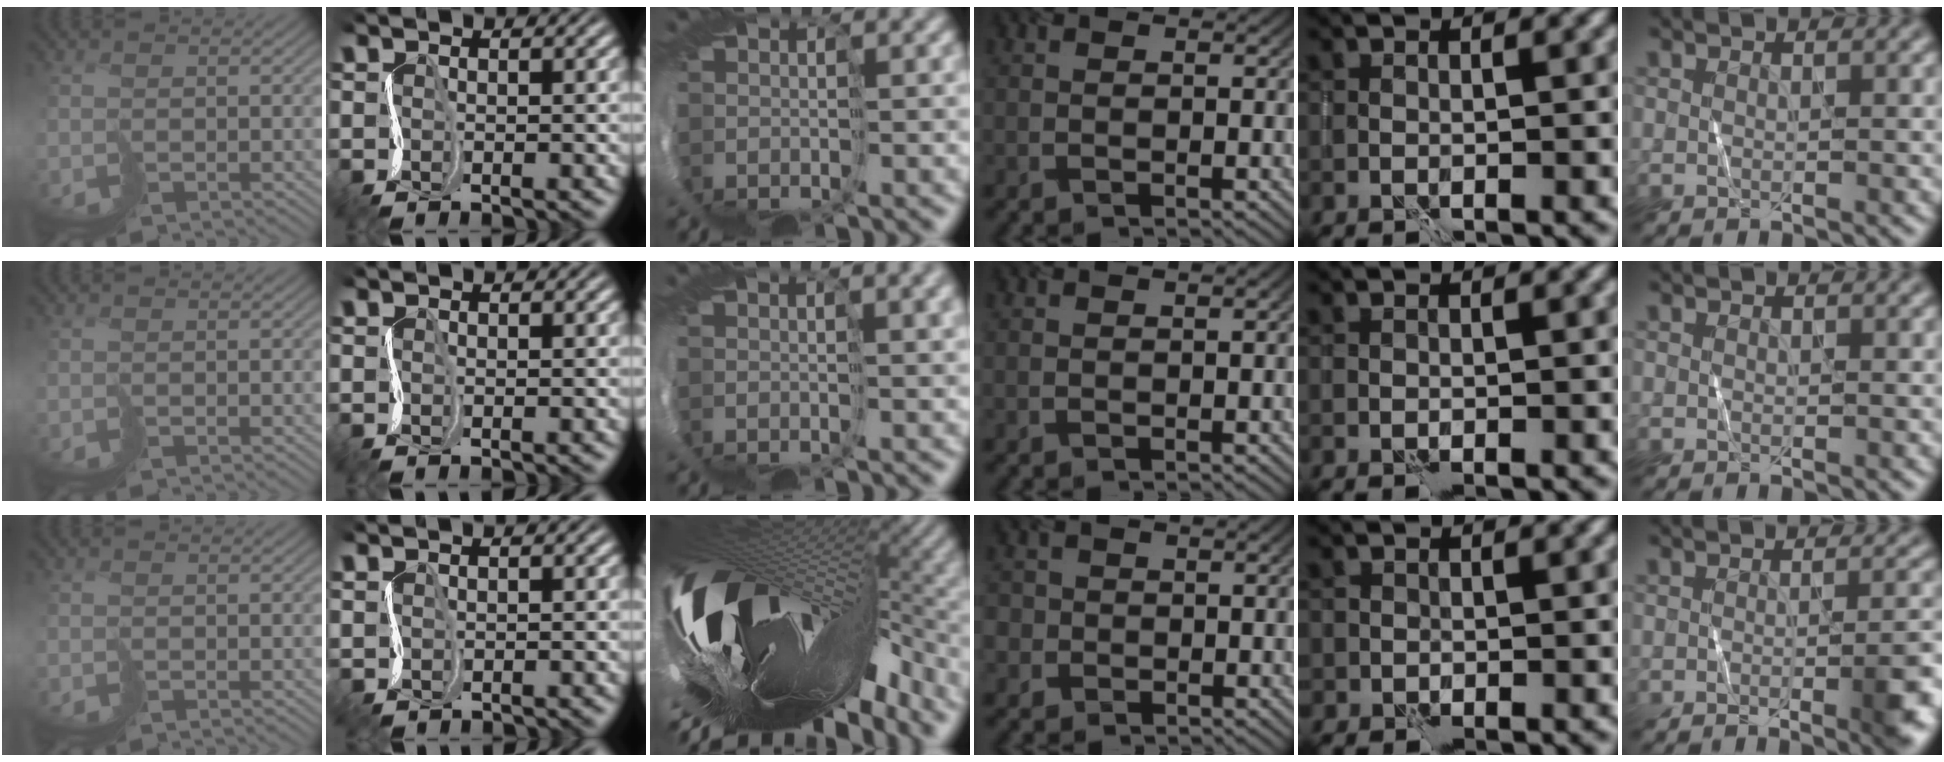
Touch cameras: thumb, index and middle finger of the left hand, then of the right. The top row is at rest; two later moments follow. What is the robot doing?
{"motion": "cut", "object": "tissue"}